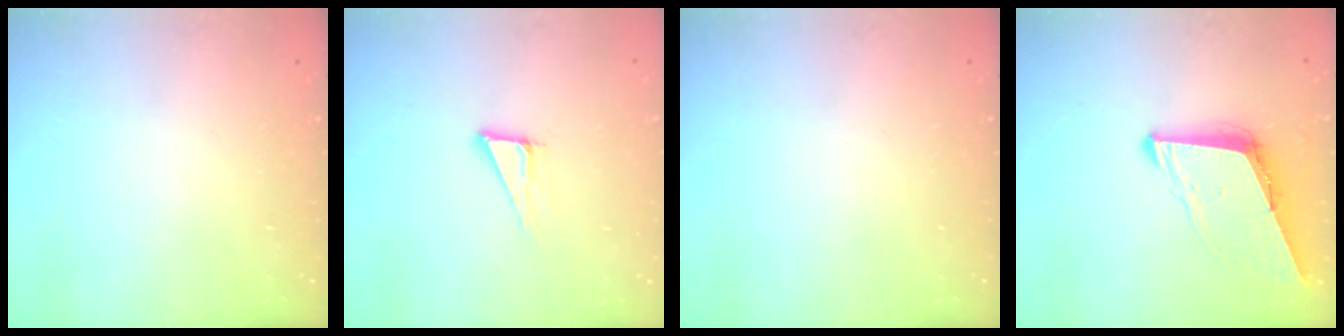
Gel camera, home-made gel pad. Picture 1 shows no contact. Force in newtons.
{"total": 6.8, "press": 6.2, "slide": 2.8}
{"total": 0.0}
{"total": 8.6, "press": 7.8, "slide": 3.6}